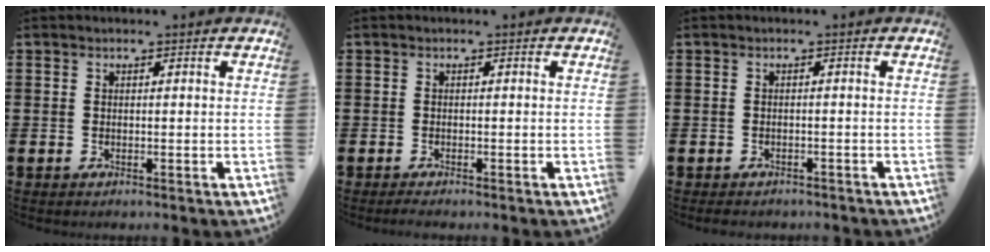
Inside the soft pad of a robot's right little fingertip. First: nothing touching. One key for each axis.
{"total": 0.7, "fx": -0.5, "fy": 0.1, "fz": 0.5, "tx": -0.008, "ty": -0.002, "tz": -0.010}
{"total": 0.8, "fx": -0.8, "fy": 0.2, "fz": 0.1, "tx": -0.004, "ty": -0.001, "tz": -0.017}